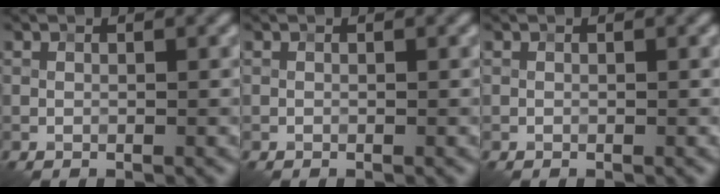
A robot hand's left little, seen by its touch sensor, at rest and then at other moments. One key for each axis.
{"total": 0.0}
{"total": 0.0}